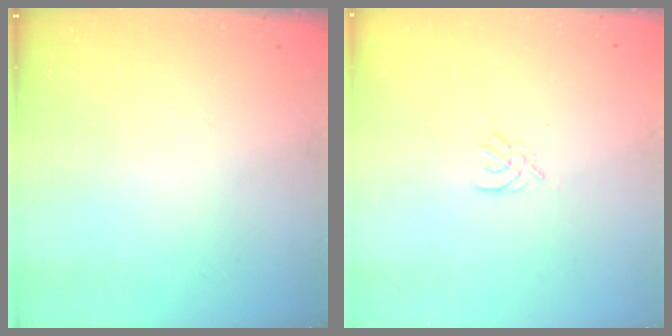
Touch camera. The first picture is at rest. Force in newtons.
{"total": 2.1, "press": 2.0, "slide": 0.4}